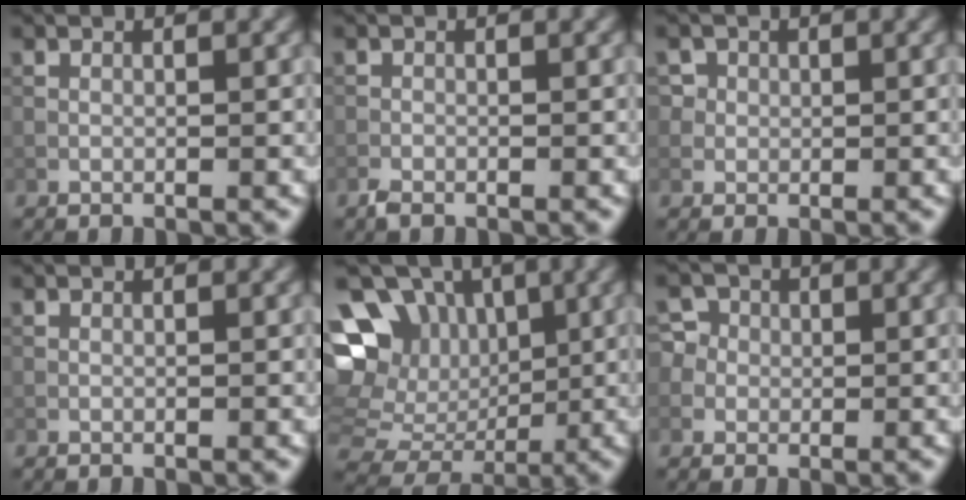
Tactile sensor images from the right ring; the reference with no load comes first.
{"total": 1.1, "force": [-0.8, 0.5, 0.4], "torque": [-0.006, -0.001, -0.019]}
{"total": 3.4, "force": [1.4, 2.9, 1.1], "torque": [-0.020, 0.005, 0.024]}
{"total": 0.0}
{"total": 14.1, "force": [4.0, 12.0, 6.1], "torque": [-0.163, 0.036, 0.061]}
{"total": 4.6, "force": [0.5, 4.3, 1.3], "torque": [-0.010, 0.032, -0.005]}